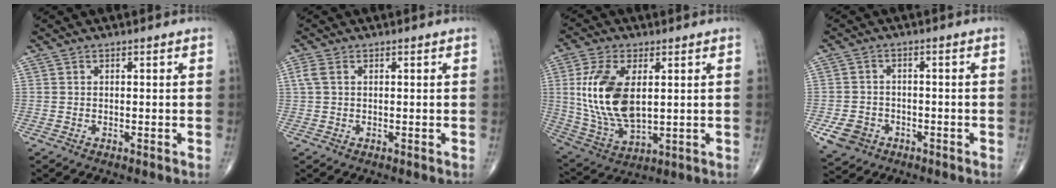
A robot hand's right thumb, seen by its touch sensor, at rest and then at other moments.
{"total": 2.1, "force": [0.6, 1.2, 1.6], "torque": [-0.048, 0.014, 0.015]}
{"total": 15.8, "force": [2.6, 8.3, 13.1], "torque": [-0.264, -0.016, 0.061]}
{"total": 5.7, "force": [-2.6, 4.6, 2.0], "torque": [-0.031, 0.013, -0.039]}